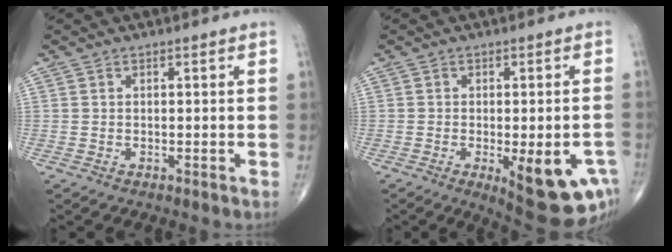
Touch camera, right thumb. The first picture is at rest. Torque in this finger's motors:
{"motor_torque": [1.30, 1.12, 0.01, -0.11, 0.24]}